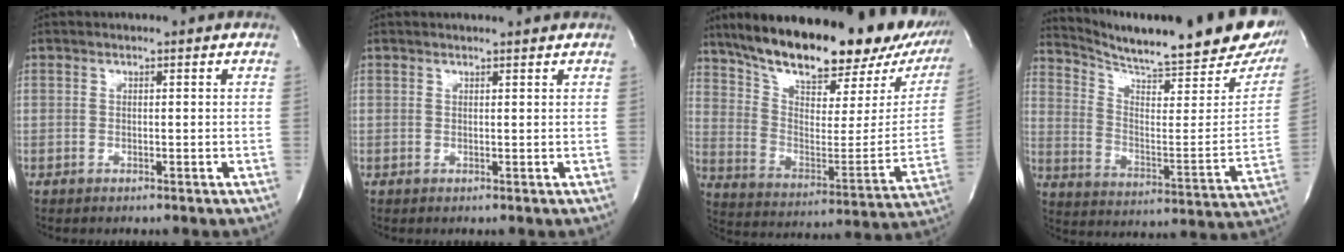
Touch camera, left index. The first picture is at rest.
{"total": 2.9, "force": [2.8, -0.1, 0.7], "torque": [-0.012, 0.010, 0.031]}
{"total": 30.5, "force": [23.2, 10.1, 17.0], "torque": [-0.286, -0.004, 0.327]}
{"total": 28.0, "force": [23.8, 3.5, 14.4], "torque": [-0.229, -0.076, 0.317]}